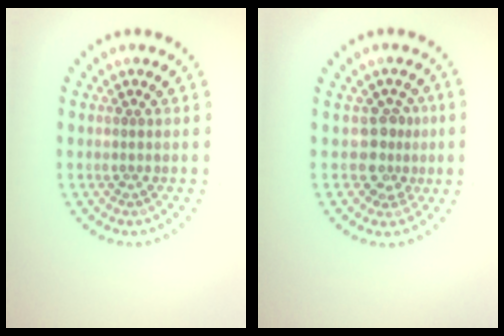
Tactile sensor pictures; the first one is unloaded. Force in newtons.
{"total": 2.5, "press": 1.9, "slide": 1.7}